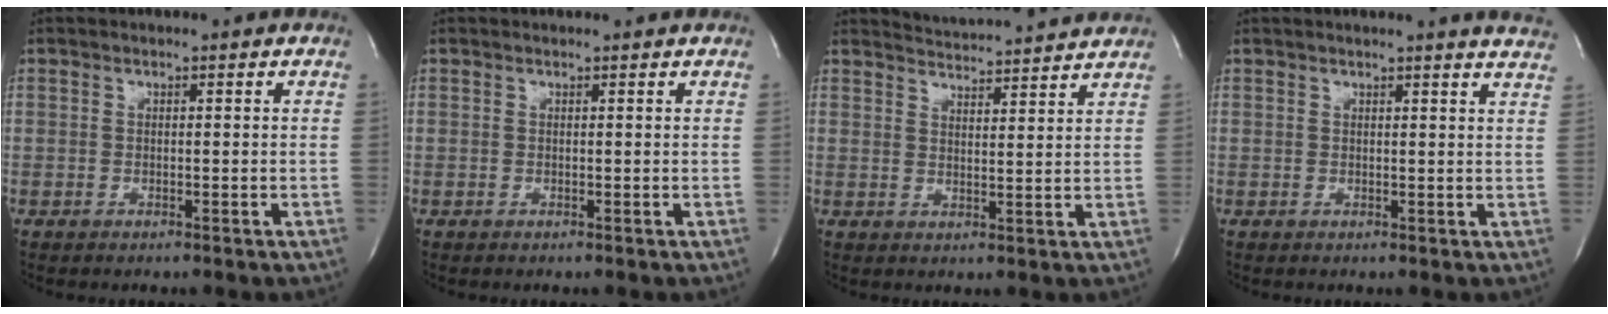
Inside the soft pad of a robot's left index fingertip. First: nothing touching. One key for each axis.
{"total": 1.0, "fx": 1.0, "fy": 0.0, "fz": 0.1, "tx": -0.009, "ty": 0.003, "tz": 0.011}
{"total": 9.4, "fx": 9.3, "fy": -0.2, "fz": 1.5, "tx": -0.033, "ty": 0.008, "tz": 0.121}
{"total": 8.0, "fx": 7.6, "fy": -0.4, "fz": 2.5, "tx": -0.030, "ty": -0.031, "tz": 0.061}